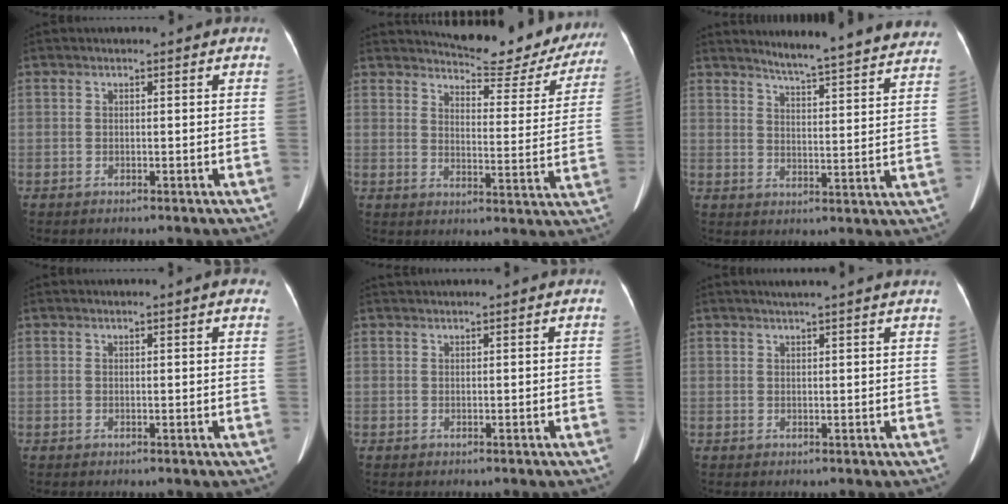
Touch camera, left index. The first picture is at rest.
{"total": 17.6, "force": [16.5, 3.8, 4.9], "torque": [-0.051, -0.051, 0.186]}
{"total": 21.0, "force": [19.6, 0.9, 7.4], "torque": [-0.094, -0.059, 0.232]}
{"total": 2.3, "force": [1.6, 0.2, 1.6], "torque": [-0.016, 0.008, 0.015]}
{"total": 0.7, "force": [0.7, 0.0, 0.0], "torque": [-0.007, 0.020, 0.020]}
{"total": 4.5, "force": [3.9, -0.6, 2.2], "torque": [-0.030, 0.019, 0.047]}